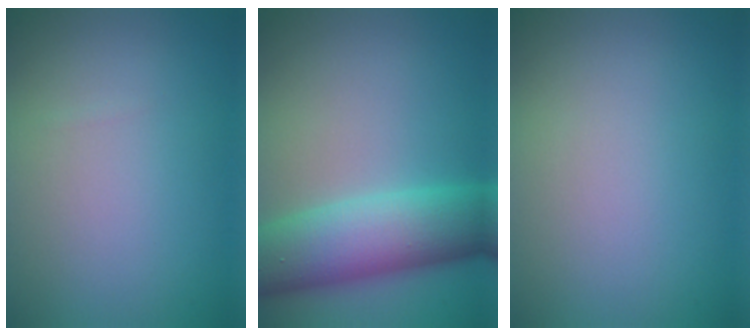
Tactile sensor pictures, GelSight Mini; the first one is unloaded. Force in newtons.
{"total": 8.8, "press": 8.8, "slide": 0.1}
{"total": 0.0}